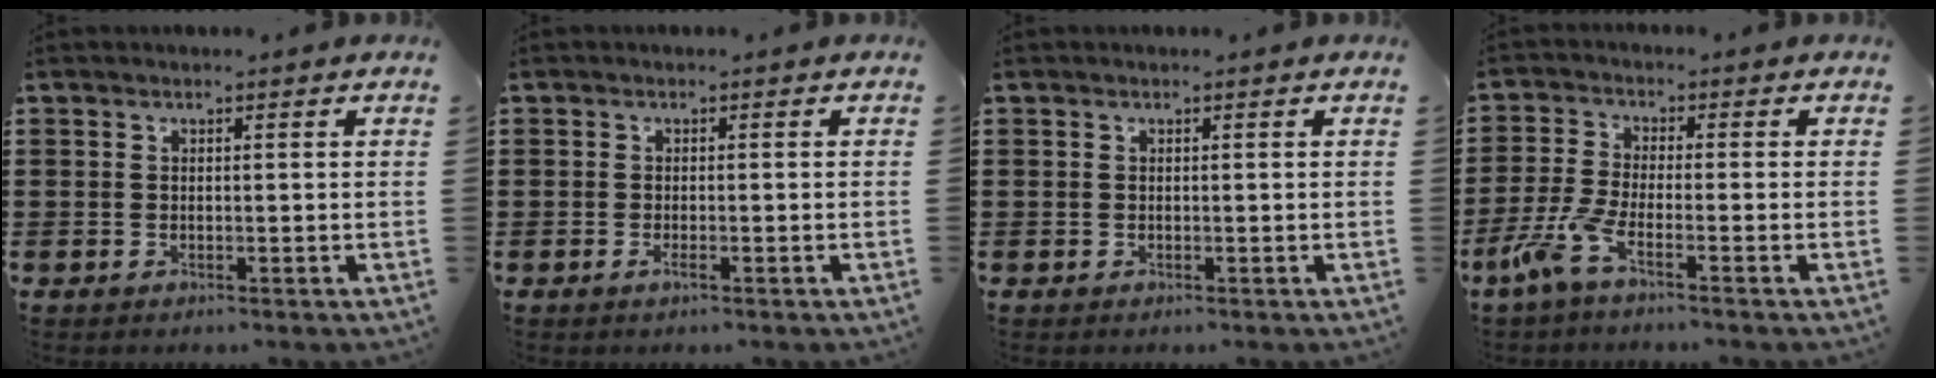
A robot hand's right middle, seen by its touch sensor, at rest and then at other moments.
{"total": 1.0, "force": [-0.4, 0.2, 0.9], "torque": [-0.017, -0.004, -0.007]}
{"total": 0.0}
{"total": 5.3, "force": [-3.2, 0.7, 4.2], "torque": [-0.112, -0.020, -0.065]}